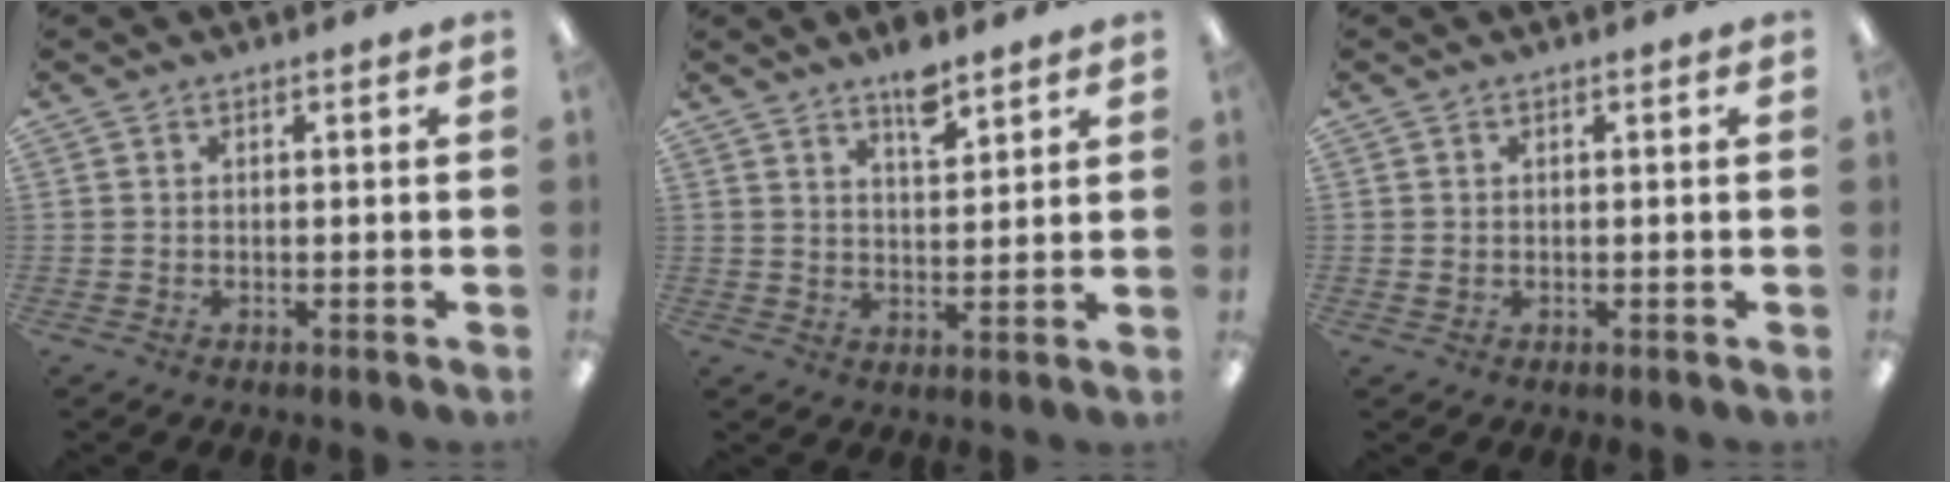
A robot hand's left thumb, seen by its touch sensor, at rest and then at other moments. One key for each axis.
{"total": 6.7, "fx": 5.1, "fy": 2.3, "fz": 3.7, "tx": -0.051, "ty": -0.030, "tz": 0.086}
{"total": 0.5, "fx": 0.1, "fy": 0.4, "fz": 0.3, "tx": -0.005, "ty": 0.003, "tz": 0.001}